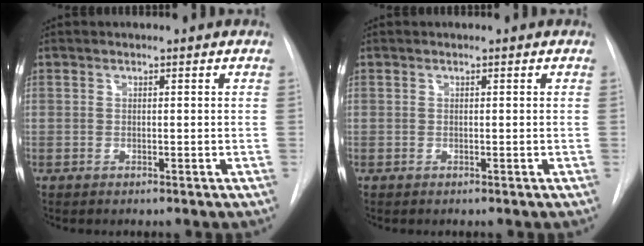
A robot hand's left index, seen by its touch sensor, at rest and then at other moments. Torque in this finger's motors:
{"motor_torque": [0.00, 0.00, 0.00, 0.00]}